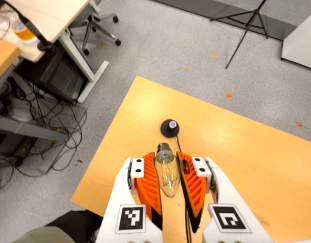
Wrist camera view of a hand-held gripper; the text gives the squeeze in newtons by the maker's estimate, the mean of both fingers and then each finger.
{"total": 20.2, "left": 22.0, "right": 18.4}